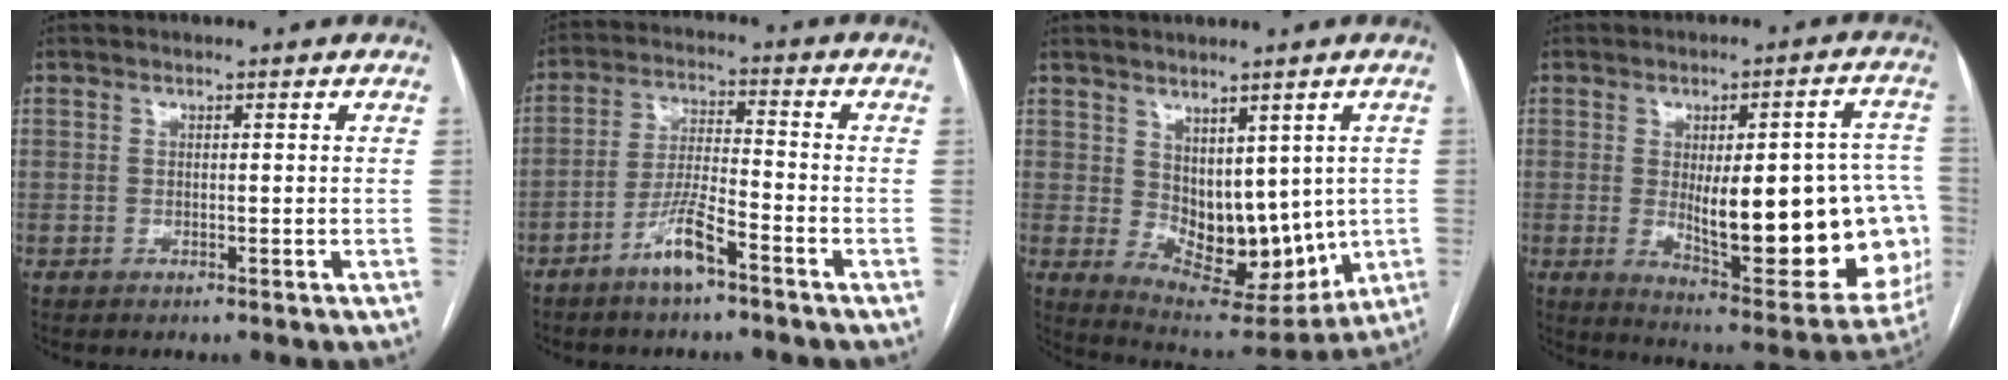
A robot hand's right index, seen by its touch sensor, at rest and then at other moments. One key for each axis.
{"total": 6.9, "fx": -4.5, "fy": 0.8, "fz": 5.1, "tx": -0.106, "ty": 0.000, "tz": -0.086}
{"total": 12.6, "fx": 0.2, "fy": 7.4, "fz": 10.2, "tx": -0.136, "ty": -0.007, "tz": 0.034}
{"total": 24.9, "fx": -2.5, "fy": 7.3, "fz": 23.7, "tx": -0.240, "ty": 0.010, "tz": -0.003}